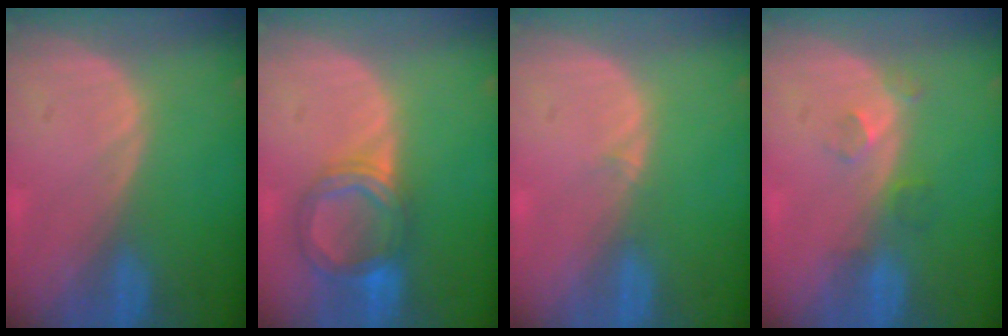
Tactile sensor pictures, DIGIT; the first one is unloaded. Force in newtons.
{"total": 6.2, "press": 6.1, "slide": 1.2}
{"total": 0.9, "press": 0.5, "slide": 0.7}
{"total": 3.2, "press": 2.6, "slide": 1.8}